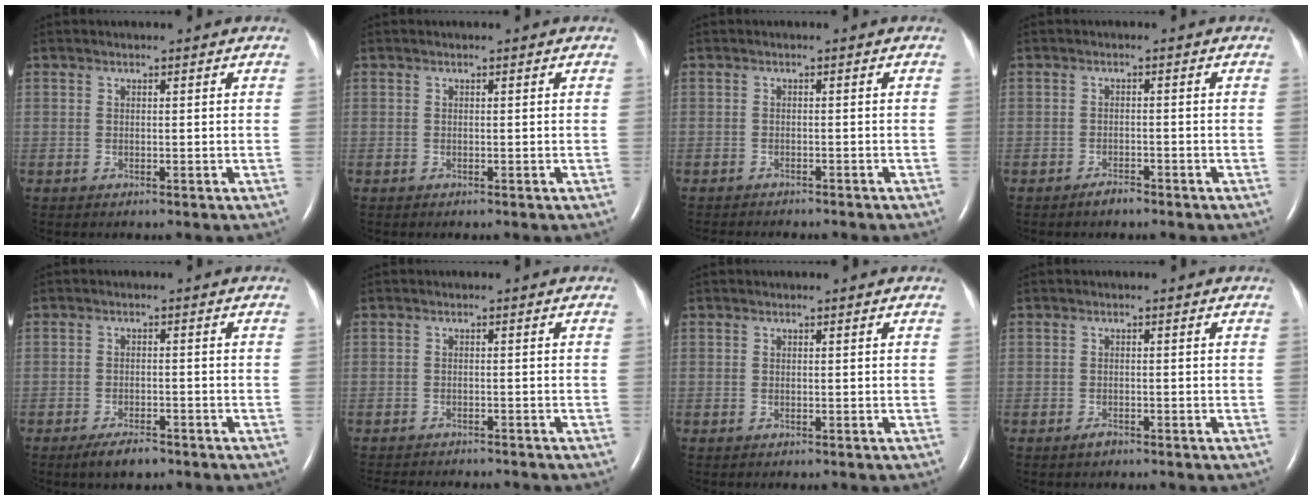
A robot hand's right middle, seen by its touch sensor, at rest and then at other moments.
{"total": 0.0}
{"total": 6.5, "force": [-5.8, 1.3, 2.6], "torque": [-0.030, -0.006, -0.072]}
{"total": 1.8, "force": [-1.6, 0.4, 0.7], "torque": [-0.017, -0.001, -0.025]}
{"total": 3.8, "force": [-2.8, 1.2, 2.2], "torque": [-0.047, -0.004, -0.045]}
{"total": 8.7, "force": [-8.1, 1.5, 2.9], "torque": [-0.038, -0.010, -0.105]}
{"total": 0.0}
{"total": 1.1, "force": [-0.9, 0.4, 0.5], "torque": [-0.014, -0.001, -0.014]}